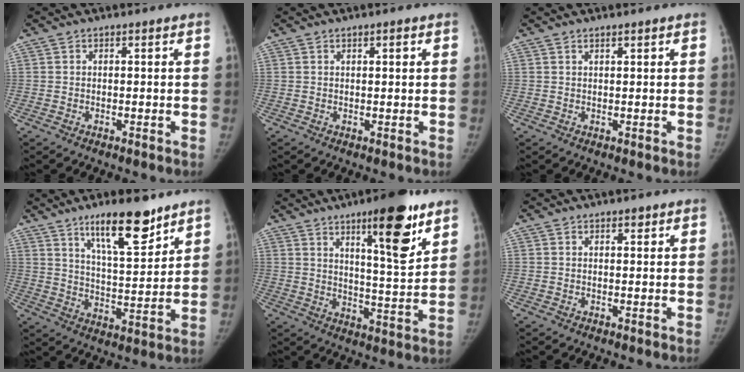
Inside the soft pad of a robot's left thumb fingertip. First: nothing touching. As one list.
[{"total": 1.3, "force": [0.6, 0.4, 1.0], "torque": [-0.013, 0.000, 0.009]}, {"total": 0.9, "force": [0.7, 0.1, 0.4], "torque": [-0.007, -0.005, 0.014]}, {"total": 13.6, "force": [9.3, 3.7, 9.3], "torque": [-0.126, -0.062, 0.157]}, {"total": 14.9, "force": [8.6, 3.4, 11.6], "torque": [-0.146, -0.056, 0.130]}, {"total": 1.0, "force": [0.6, 0.5, 0.5], "torque": [-0.003, -0.003, 0.008]}]